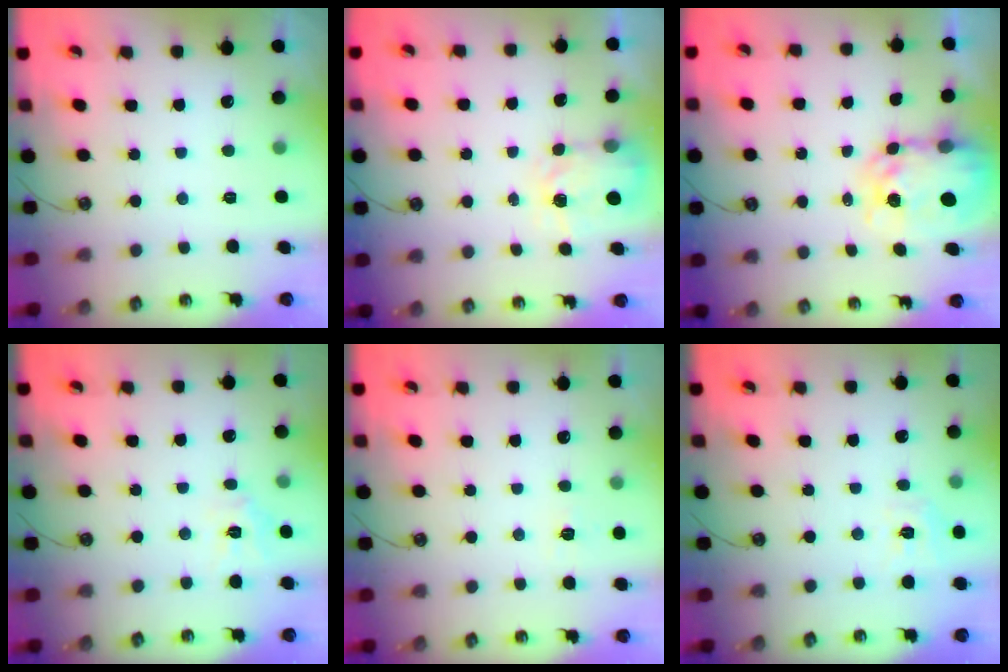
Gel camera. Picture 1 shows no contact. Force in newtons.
{"total": 4.0, "press": 3.9, "slide": 0.7}
{"total": 9.2, "press": 9.1, "slide": 0.8}
{"total": 6.8, "press": 6.8, "slide": 0.5}
{"total": 4.6, "press": 4.6, "slide": 0.6}
{"total": 6.5, "press": 6.5, "slide": 0.7}